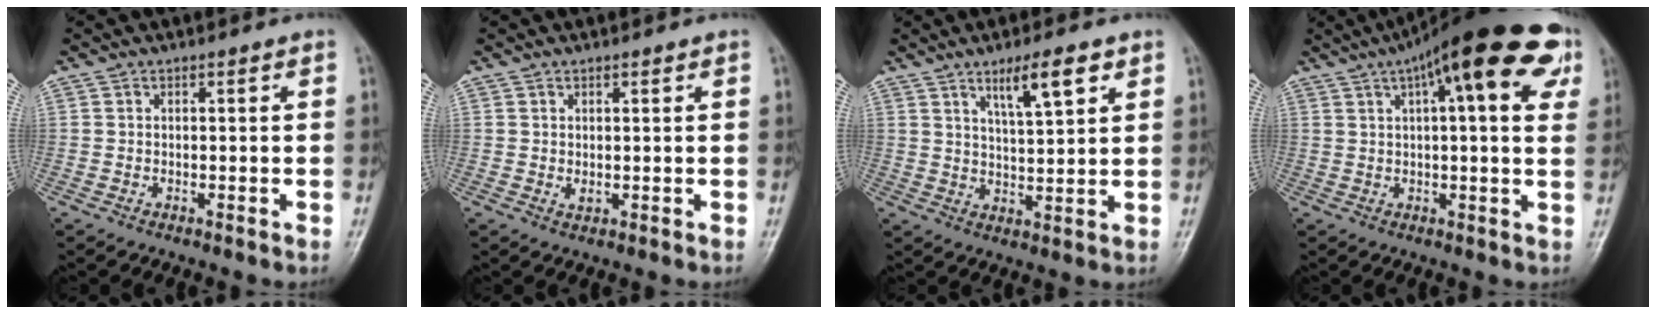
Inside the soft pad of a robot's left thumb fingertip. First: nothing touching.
{"total": 1.6, "force": [0.8, 0.9, 1.1], "torque": [-0.015, -0.007, 0.017]}
{"total": 7.8, "force": [4.6, 1.7, 6.0], "torque": [-0.094, -0.025, 0.081]}
{"total": 21.5, "force": [9.5, 6.5, 18.2], "torque": [-0.256, 0.025, 0.130]}